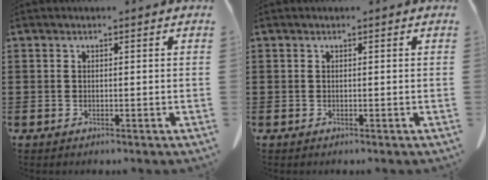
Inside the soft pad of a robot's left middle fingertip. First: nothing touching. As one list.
[{"total": 0.0}]